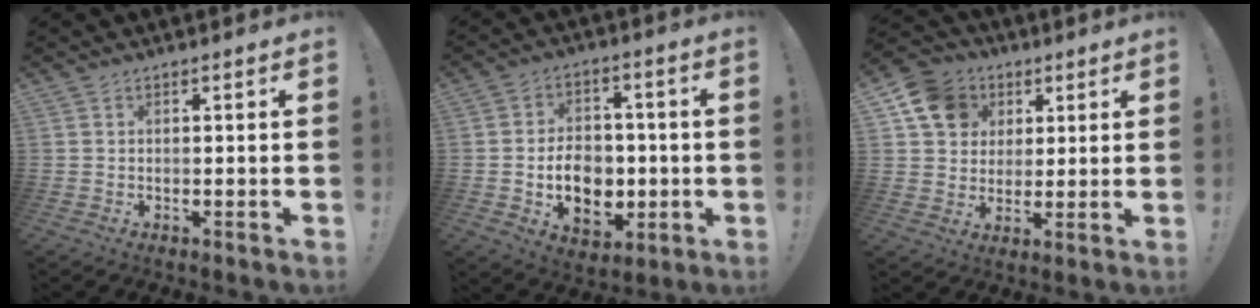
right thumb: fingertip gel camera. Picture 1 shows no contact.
{"total": 12.6, "force": [-2.2, 9.8, 7.6], "torque": [-0.126, 0.009, -0.032]}
{"total": 12.8, "force": [5.1, 10.7, 4.8], "torque": [-0.065, -0.019, 0.103]}